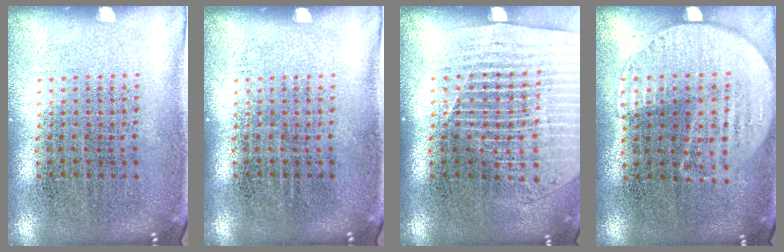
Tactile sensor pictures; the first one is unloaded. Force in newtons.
{"total": 0.0}
{"total": 1.5, "press": 1.4, "slide": 0.5}
{"total": 1.1, "press": 1.0, "slide": 0.5}